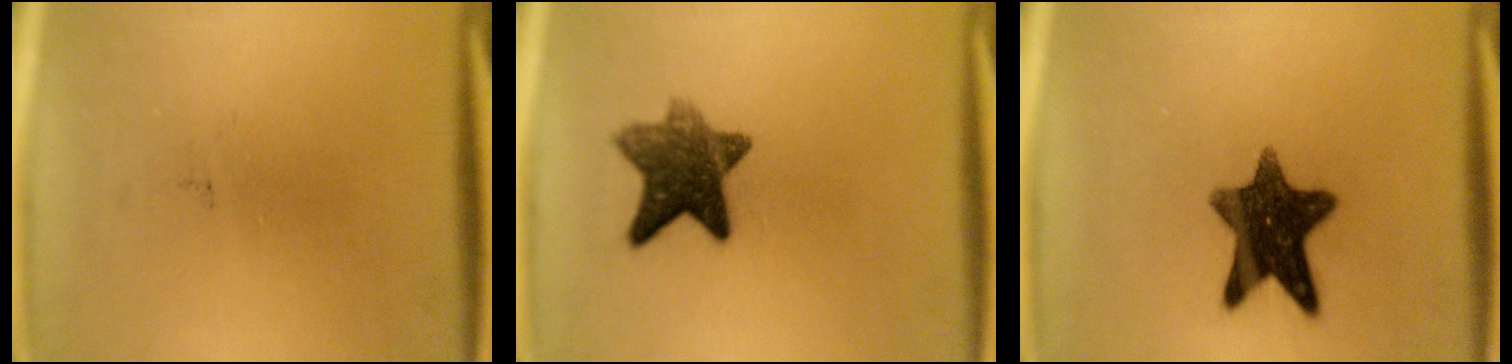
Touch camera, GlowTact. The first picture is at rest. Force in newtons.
{"total": 9.0}
{"total": 11.9}